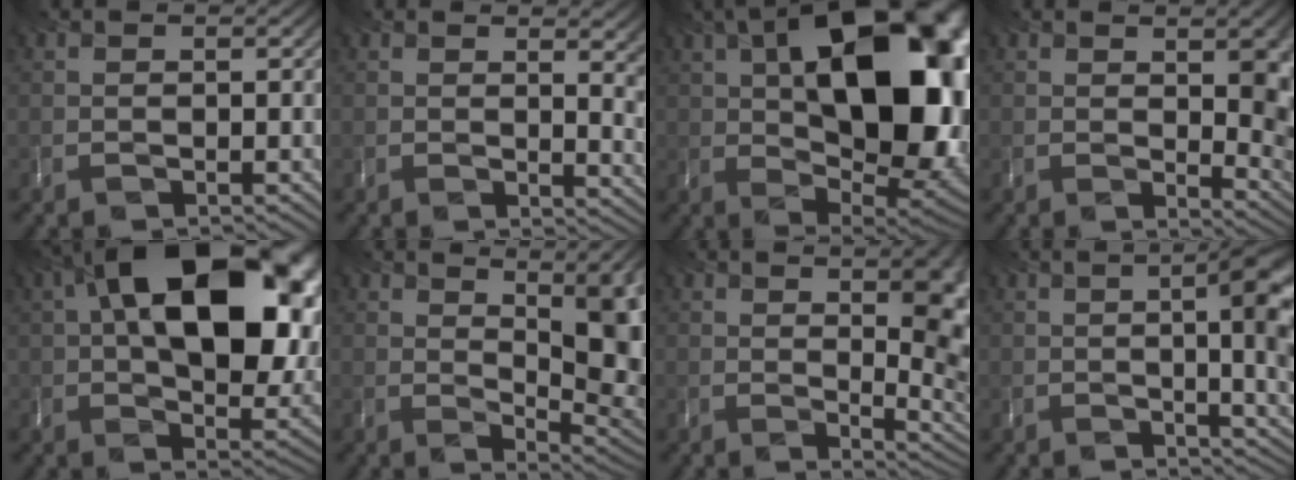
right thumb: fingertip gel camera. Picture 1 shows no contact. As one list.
[{"total": 9.8, "force": [2.4, 4.1, 8.6], "torque": [-0.088, 0.027, 0.024]}, {"total": 21.7, "force": [4.1, 12.9, 17.0], "torque": [-0.224, 0.015, 0.072]}, {"total": 9.8, "force": [1.7, 4.0, 8.8], "torque": [-0.091, 0.010, 0.026]}, {"total": 20.3, "force": [5.0, 12.3, 15.3], "torque": [-0.244, 0.020, 0.080]}, {"total": 11.3, "force": [3.1, 4.0, 10.1], "torque": [-0.134, 0.030, 0.050]}, {"total": 10.7, "force": [2.0, 3.8, 9.8], "torque": [-0.100, 0.019, 0.024]}, {"total": 13.1, "force": [0.7, 4.8, 12.2], "torque": [-0.113, 0.019, 0.001]}]